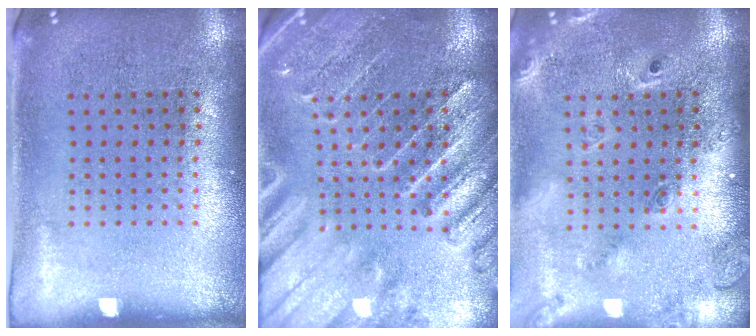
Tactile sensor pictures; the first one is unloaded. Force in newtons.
{"total": 3.0, "press": 2.9, "slide": 0.8}
{"total": 2.3, "press": 1.7, "slide": 1.5}